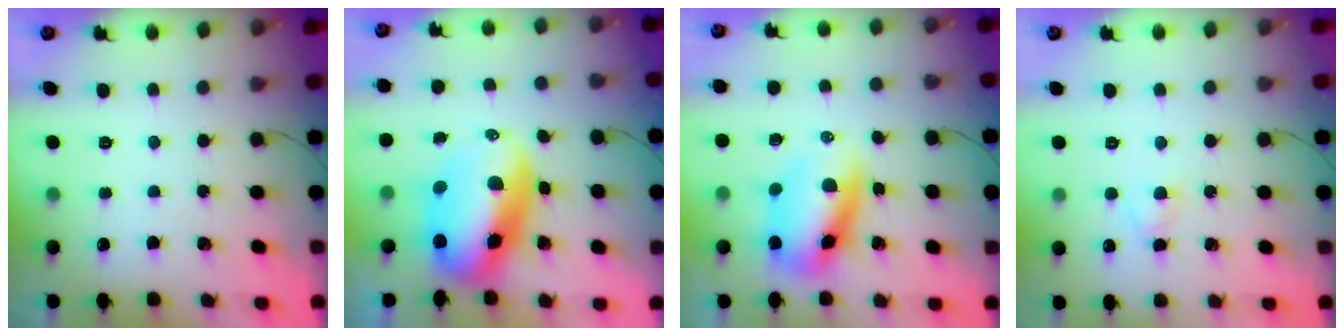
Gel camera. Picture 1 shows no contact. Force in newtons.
{"total": 12.1, "press": 11.7, "slide": 3.0}
{"total": 9.9, "press": 9.6, "slide": 2.7}
{"total": 2.4, "press": 2.2, "slide": 1.0}